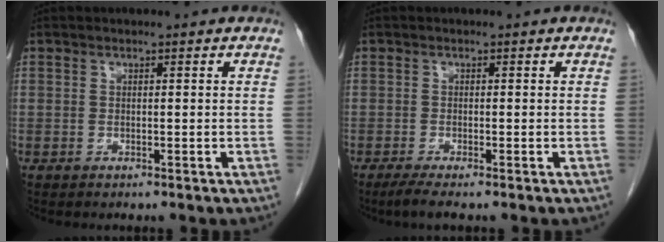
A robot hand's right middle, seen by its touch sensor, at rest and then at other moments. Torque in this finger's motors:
{"motor_torque": [0.34, -0.18, 0.01, 0.00]}